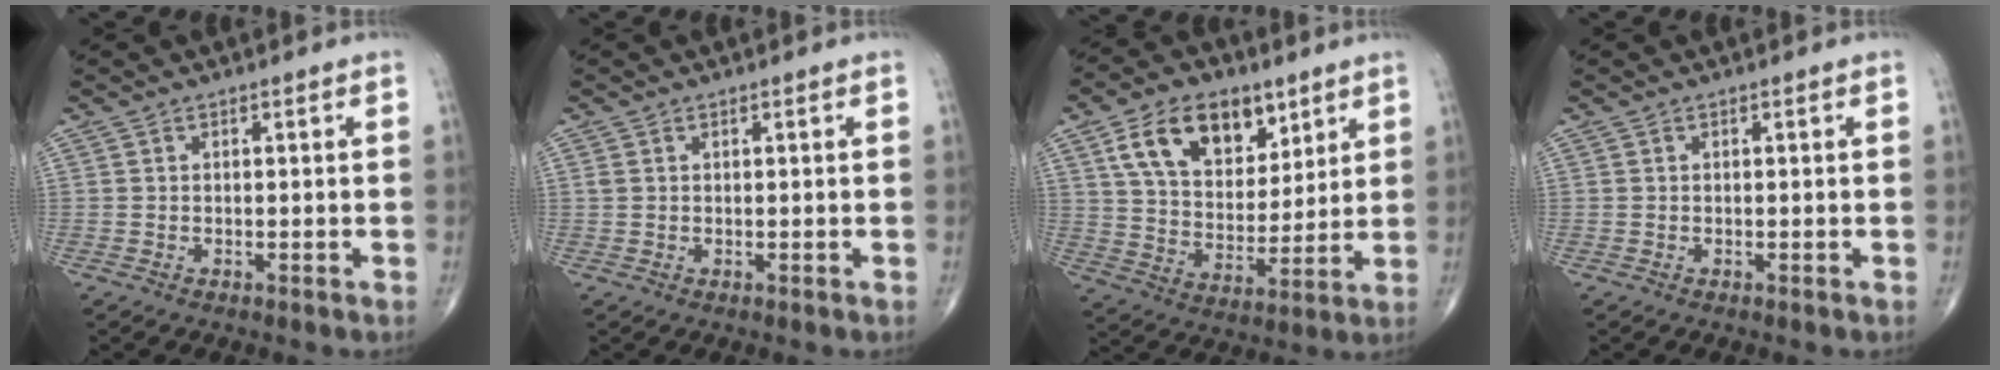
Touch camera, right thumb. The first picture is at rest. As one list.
[{"total": 0.8, "force": [0.4, 0.5, 0.5], "torque": [-0.009, 0.006, 0.009]}, {"total": 16.4, "force": [8.2, 10.2, 9.9], "torque": [-0.129, -0.031, 0.151]}, {"total": 0.0}]